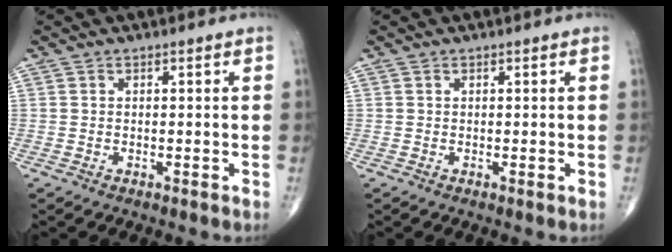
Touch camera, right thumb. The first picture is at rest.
{"total": 0.0}